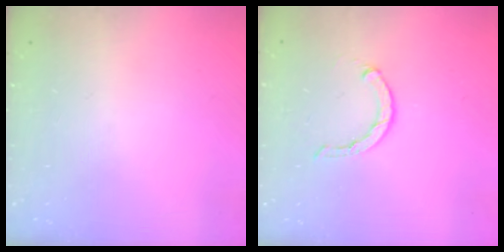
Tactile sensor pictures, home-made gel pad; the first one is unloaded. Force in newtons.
{"total": 1.6, "press": 1.5, "slide": 0.4}